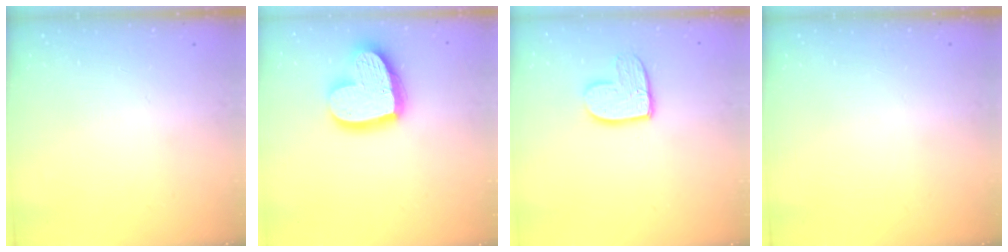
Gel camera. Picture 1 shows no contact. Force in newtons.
{"total": 18.1, "press": 18.0, "slide": 1.5}
{"total": 10.0, "press": 10.0, "slide": 0.5}
{"total": 0.0}